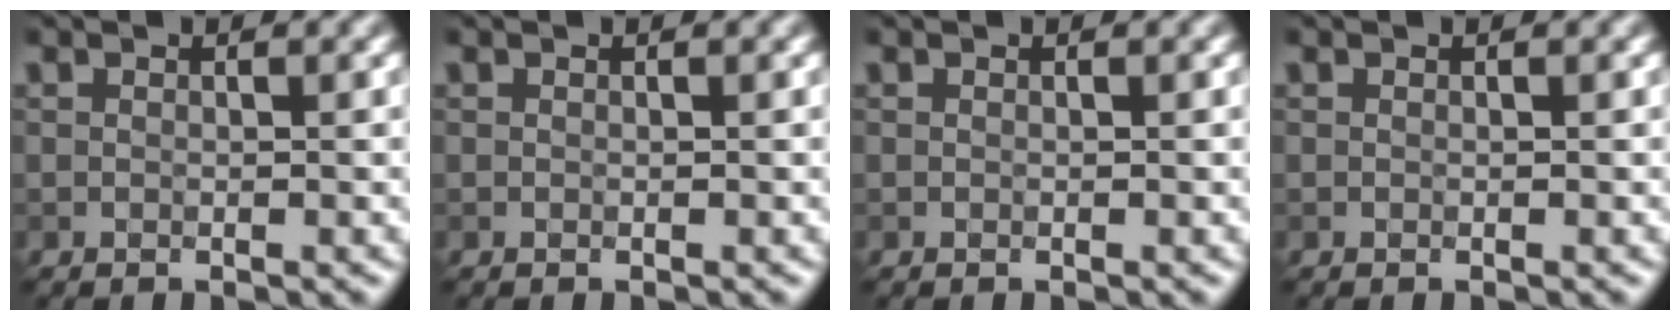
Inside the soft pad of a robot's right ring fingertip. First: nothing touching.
{"total": 0.0}
{"total": 0.0}
{"total": 0.0}